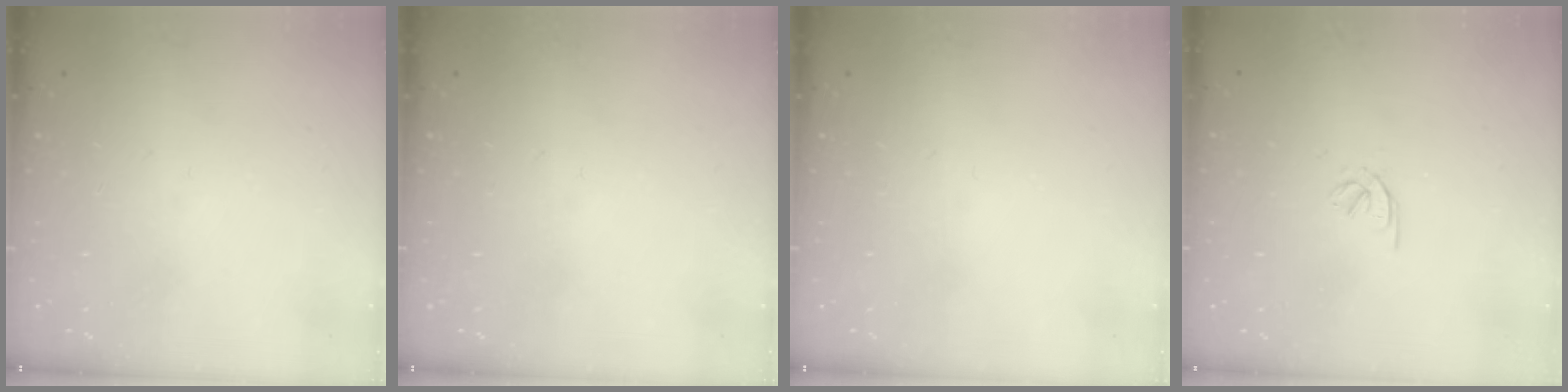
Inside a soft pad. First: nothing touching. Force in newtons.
{"total": 0.0}
{"total": 0.0}
{"total": 1.5, "press": 1.4, "slide": 0.5}